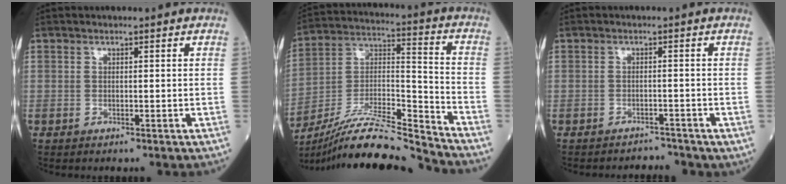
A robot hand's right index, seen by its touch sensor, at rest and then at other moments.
{"total": 16.8, "force": [-15.7, -1.0, 5.9], "torque": [-0.106, 0.030, -0.284]}
{"total": 2.1, "force": [-1.8, 0.6, -0.7], "torque": [0.016, -0.002, -0.025]}